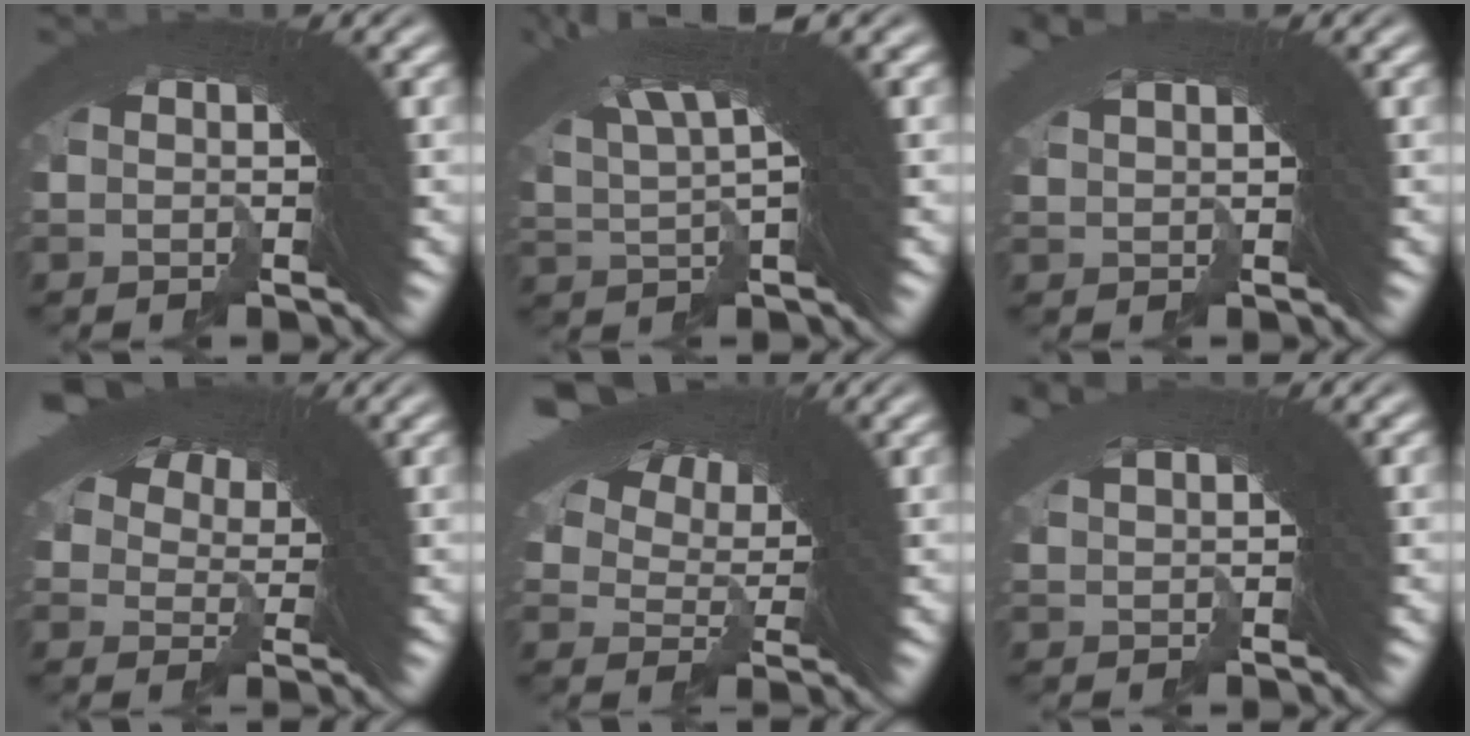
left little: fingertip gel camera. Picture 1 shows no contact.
{"total": 6.0, "force": [4.5, 0.6, 3.9], "torque": [-0.067, 0.028, 0.074]}
{"total": 0.9, "force": [0.7, -0.6, 0.1], "torque": [0.015, 0.004, 0.017]}
{"total": 4.1, "force": [1.5, 3.3, 2.0], "torque": [-0.030, -0.019, 0.033]}
{"total": 6.1, "force": [3.9, 3.0, 3.5], "torque": [-0.057, 0.004, 0.068]}
{"total": 1.0, "force": [0.8, -0.4, 0.2], "torque": [0.013, 0.004, 0.019]}